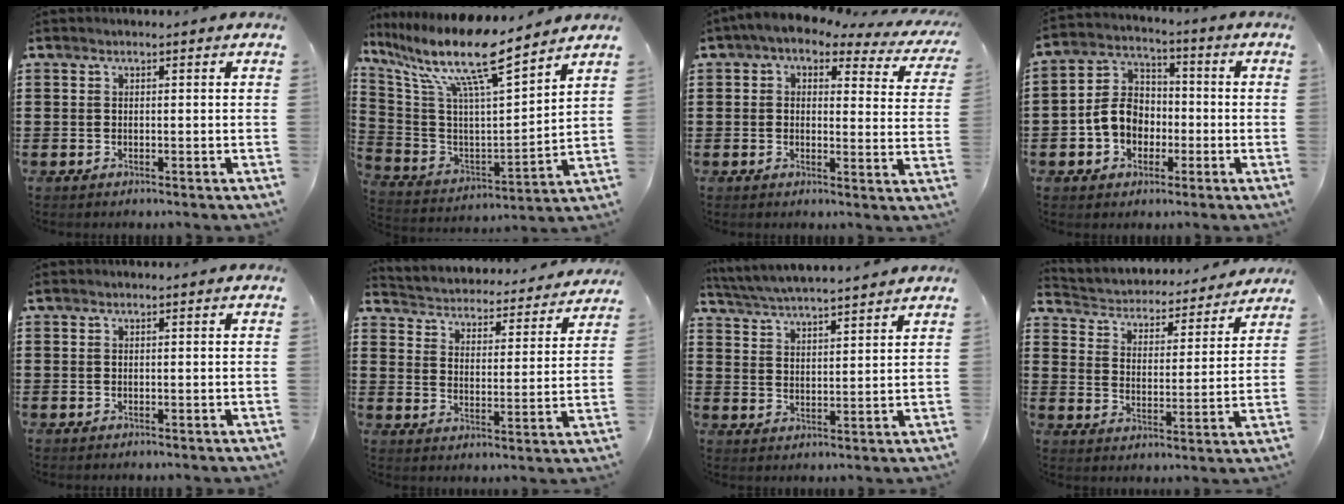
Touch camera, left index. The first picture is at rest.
{"total": 13.6, "force": [10.0, 1.7, 9.1], "torque": [-0.214, -0.065, 0.163]}
{"total": 3.5, "force": [2.3, 1.3, 2.4], "torque": [-0.059, -0.013, 0.034]}
{"total": 7.1, "force": [-1.7, 5.9, 3.6], "torque": [-0.097, 0.015, -0.037]}
{"total": 0.0}
{"total": 3.1, "force": [3.0, 0.1, -0.1], "torque": [-0.021, -0.034, 0.043]}
{"total": 4.7, "force": [4.6, -0.4, 0.8], "torque": [-0.037, -0.025, 0.080]}
{"total": 3.3, "force": [3.2, 0.6, 0.1], "torque": [-0.026, -0.030, 0.046]}